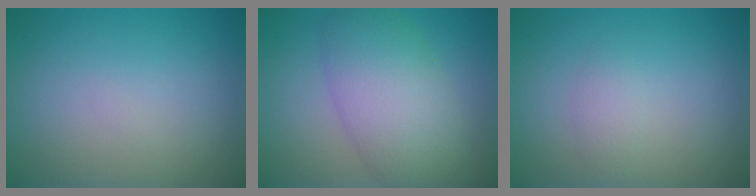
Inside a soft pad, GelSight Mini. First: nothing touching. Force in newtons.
{"total": 6.9, "press": 6.9, "slide": 0.3}
{"total": 1.2, "press": 1.2, "slide": 0.1}